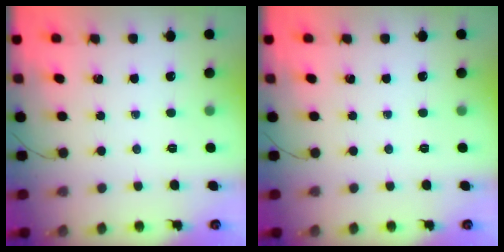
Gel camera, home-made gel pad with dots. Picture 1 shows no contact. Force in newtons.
{"total": 0.0}